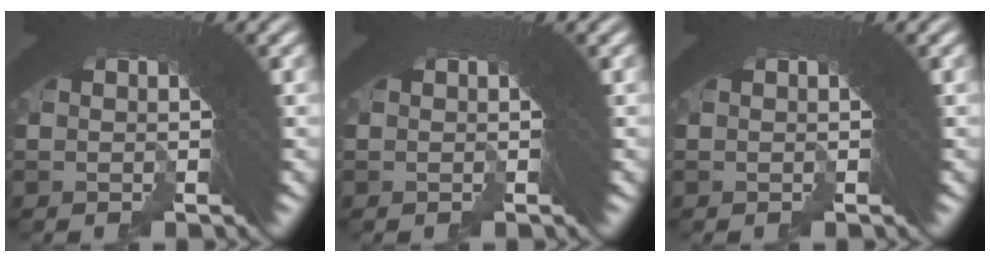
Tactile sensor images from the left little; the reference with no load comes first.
{"total": 0.0}
{"total": 0.0}